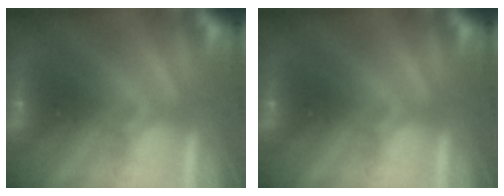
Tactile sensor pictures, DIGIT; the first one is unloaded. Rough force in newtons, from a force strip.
{"total": 0.0}